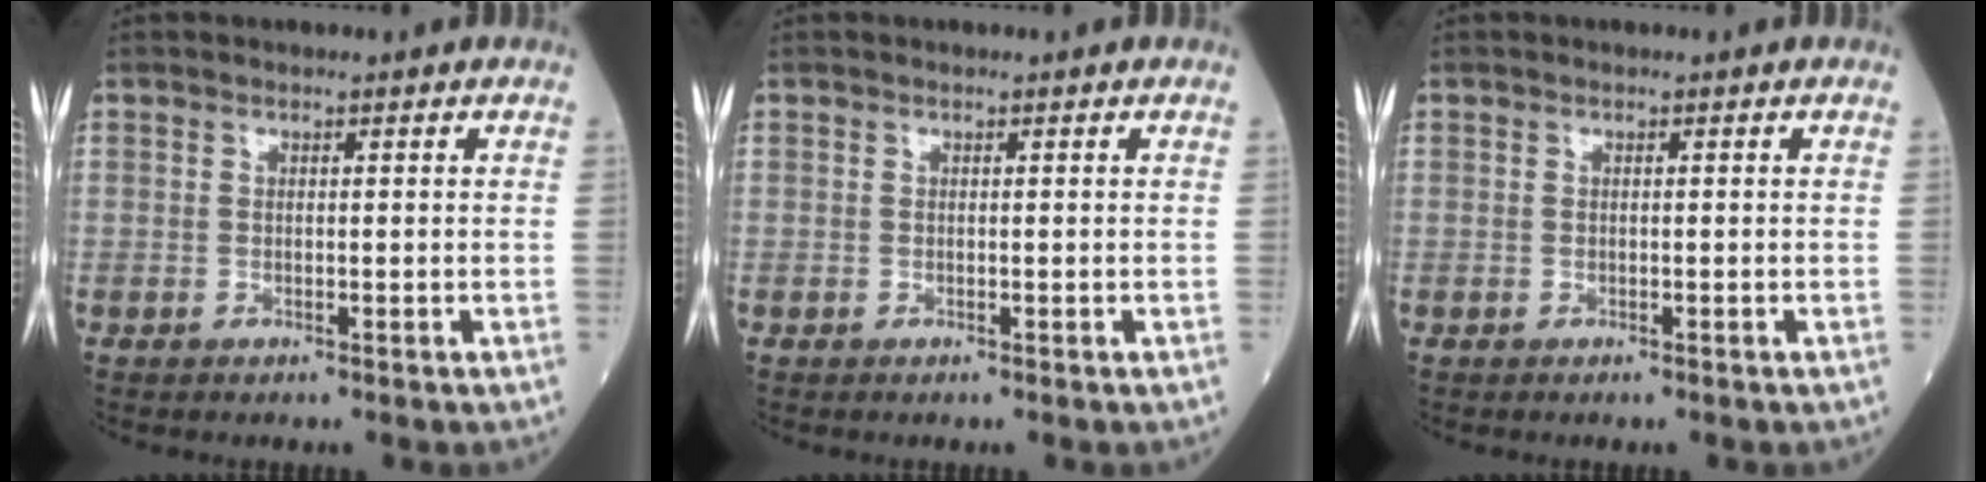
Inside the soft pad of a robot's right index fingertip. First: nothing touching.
{"total": 0.0}
{"total": 0.0}